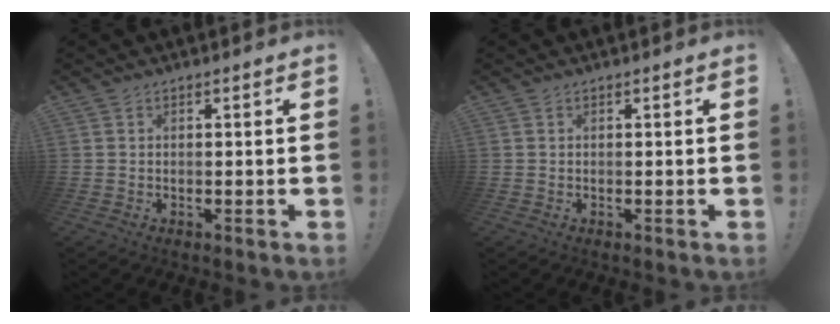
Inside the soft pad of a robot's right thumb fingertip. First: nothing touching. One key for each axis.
{"total": 0.0}